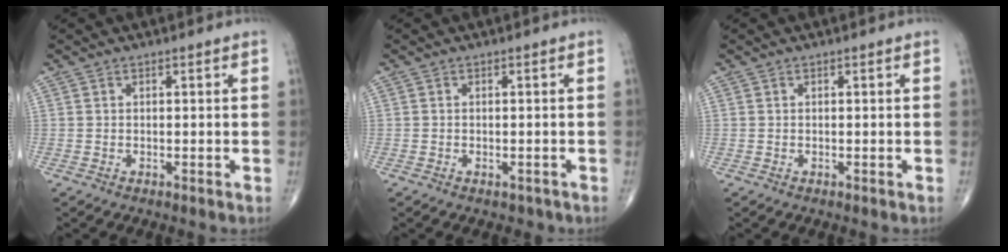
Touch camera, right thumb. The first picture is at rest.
{"total": 1.0, "force": [-0.7, 0.6, 0.4], "torque": [-0.008, 0.009, -0.005]}
{"total": 0.0}